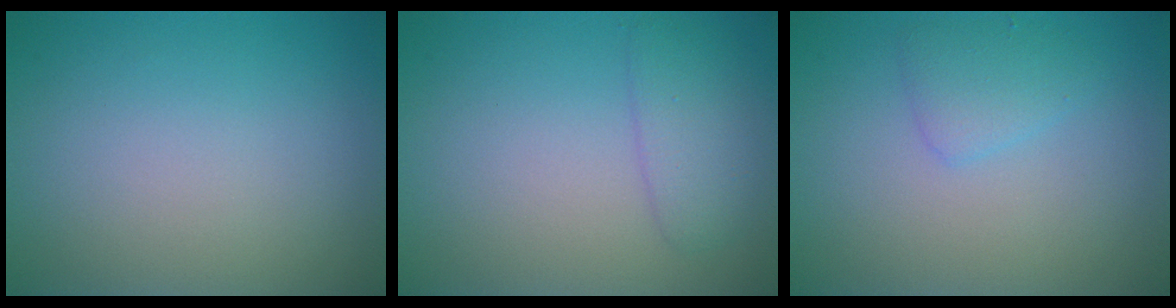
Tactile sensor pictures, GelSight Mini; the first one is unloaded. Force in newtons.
{"total": 2.3, "press": 2.3, "slide": 0.1}
{"total": 1.8, "press": 1.8, "slide": 0.1}